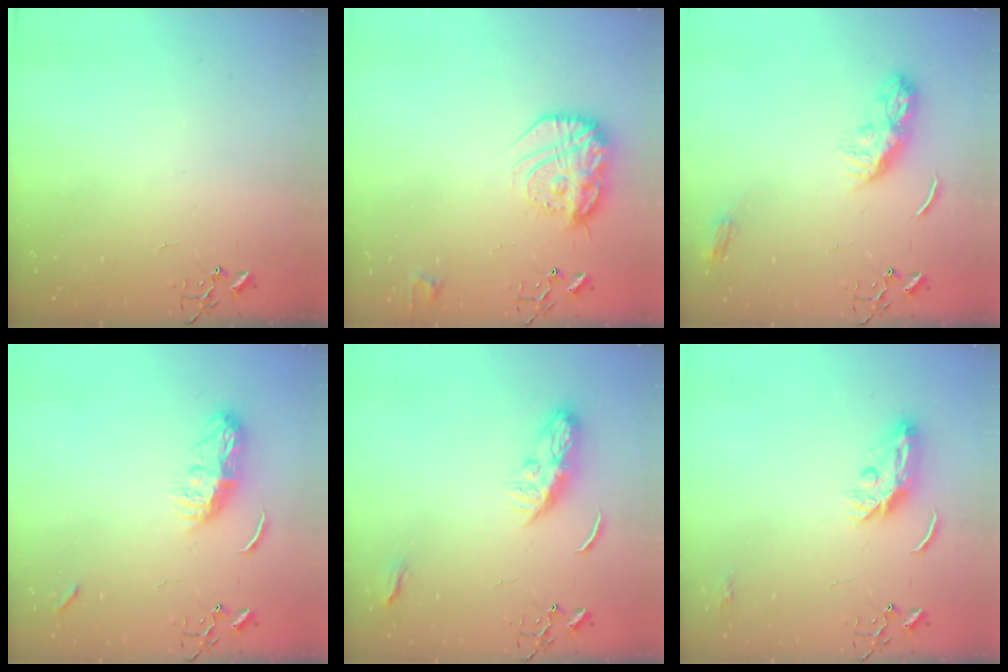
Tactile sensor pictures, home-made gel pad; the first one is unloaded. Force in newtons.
{"total": 18.0, "press": 18.0, "slide": 1.3}
{"total": 10.4, "press": 10.4, "slide": 0.2}
{"total": 9.1, "press": 9.1, "slide": 0.8}
{"total": 8.7, "press": 8.7, "slide": 0.4}
{"total": 7.7, "press": 7.7, "slide": 0.2}